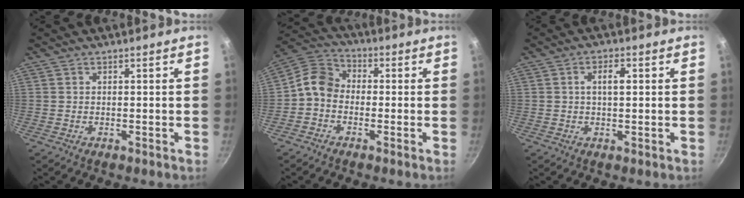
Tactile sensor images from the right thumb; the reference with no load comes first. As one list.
[{"total": 7.1, "force": [-1.6, 5.7, 3.9], "torque": [-0.062, 0.036, -0.054]}, {"total": 3.5, "force": [0.7, 1.5, 3.1], "torque": [-0.053, 0.007, 0.008]}]